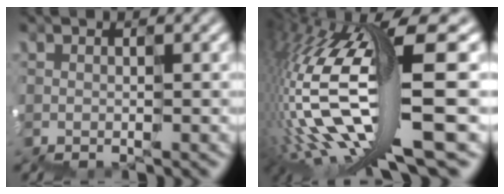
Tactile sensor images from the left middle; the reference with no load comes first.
{"total": 13.1, "force": [-1.9, 2.9, 12.6], "torque": [-0.261, -0.003, -0.022]}